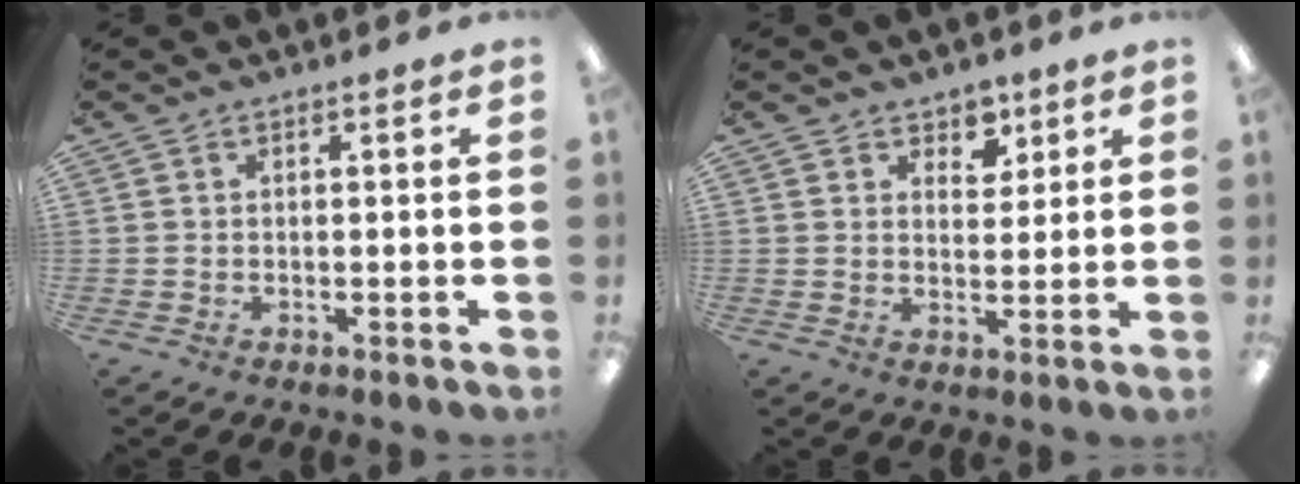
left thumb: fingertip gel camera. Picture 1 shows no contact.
{"total": 5.4, "force": [3.8, 3.6, 1.2], "torque": [0.000, -0.021, 0.063]}